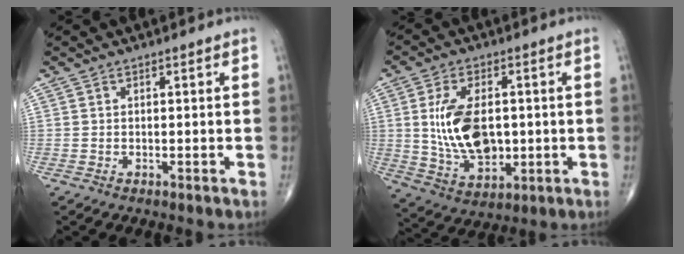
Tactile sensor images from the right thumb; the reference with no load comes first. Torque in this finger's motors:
{"motor_torque": [0.03, 0.40, 1.18, 0.17, 0.17]}